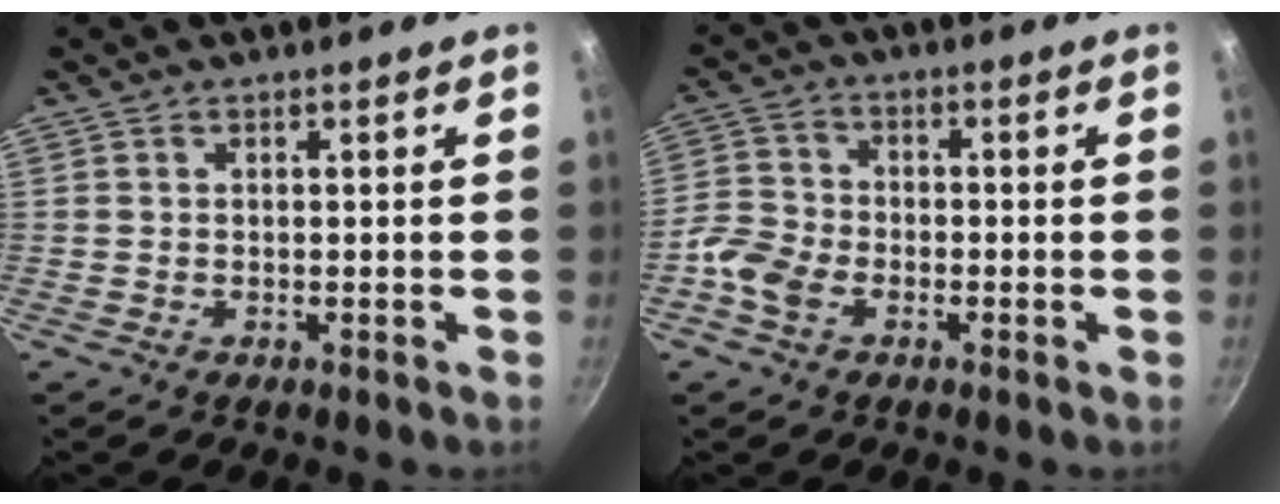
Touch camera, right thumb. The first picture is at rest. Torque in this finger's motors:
{"motor_torque": [0.79, 0.71, 0.71, -0.28, 0.05]}